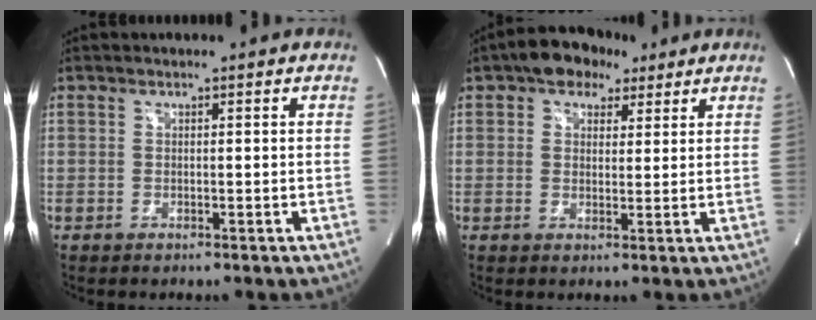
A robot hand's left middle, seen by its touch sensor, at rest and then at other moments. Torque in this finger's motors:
{"motor_torque": [0.56, -0.38, 0.05, 0.06]}